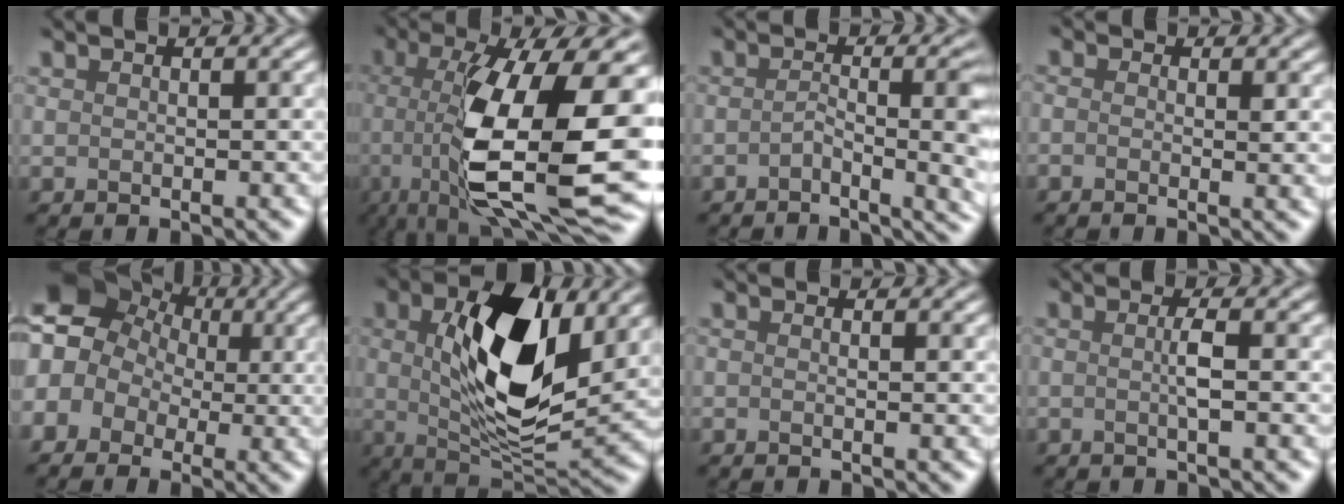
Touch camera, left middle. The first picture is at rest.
{"total": 12.1, "force": [-2.5, 3.2, 11.4], "torque": [-0.227, -0.013, -0.014]}
{"total": 4.8, "force": [-1.7, 0.9, 4.4], "torque": [-0.069, -0.005, -0.009]}
{"total": 1.4, "force": [-0.9, -0.9, -0.5], "torque": [-0.014, -0.011, 0.003]}
{"total": 6.1, "force": [0.0, 5.9, 1.6], "torque": [-0.069, 0.019, -0.014]}
{"total": 8.5, "force": [1.6, 3.2, 7.7], "torque": [-0.158, 0.003, 0.050]}
{"total": 1.1, "force": [0.1, 0.7, 0.9], "torque": [0.008, 0.003, -0.013]}
{"total": 1.1, "force": [-0.6, -1.0, 0.1], "torque": [-0.030, -0.005, 0.008]}